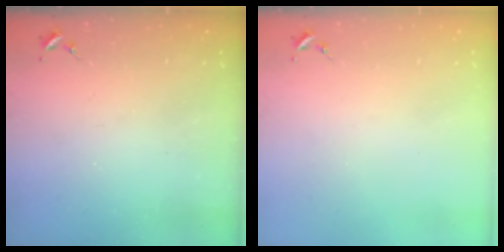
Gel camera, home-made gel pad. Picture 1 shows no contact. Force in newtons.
{"total": 0.0}